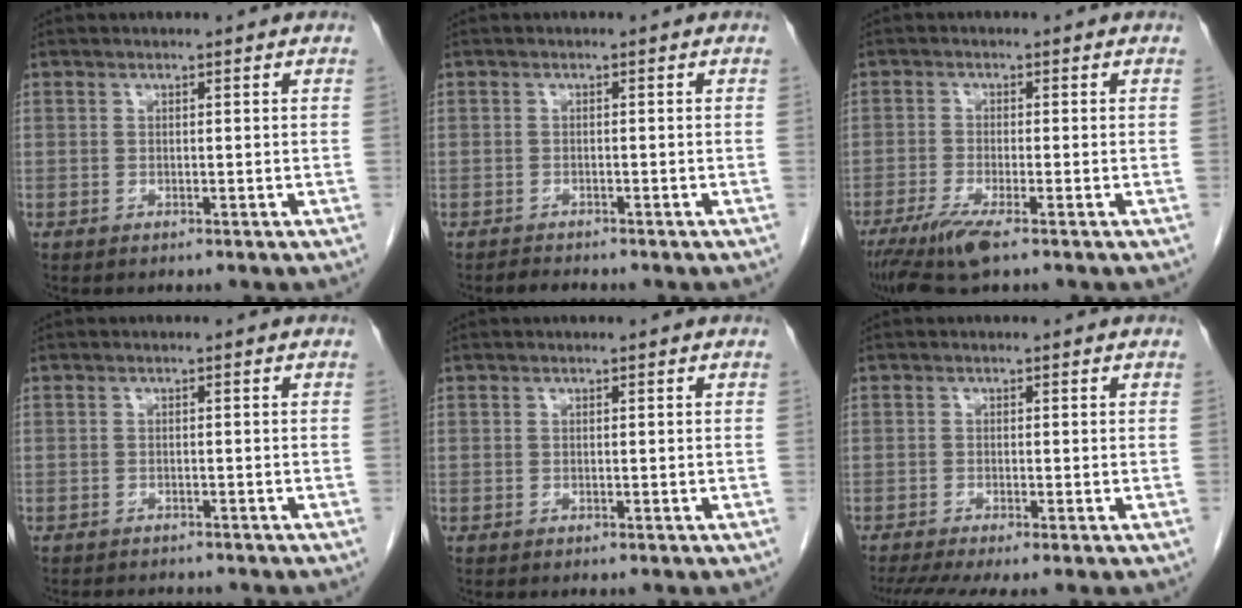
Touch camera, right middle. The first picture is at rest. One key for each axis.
{"total": 1.2, "fx": -1.2, "fy": 0.1, "fz": 0.1, "tx": -0.012, "ty": -0.008, "tz": -0.018}
{"total": 5.8, "fx": -3.7, "fy": 0.4, "fz": 4.5, "tx": -0.087, "ty": -0.018, "tz": -0.069}
{"total": 4.3, "fx": -4.0, "fy": 1.1, "fz": 1.1, "tx": -0.019, "ty": -0.008, "tz": -0.054}
{"total": 0.0}
{"total": 5.9, "fx": -4.4, "fy": 0.4, "fz": 3.9, "tx": -0.066, "ty": -0.015, "tz": -0.076}